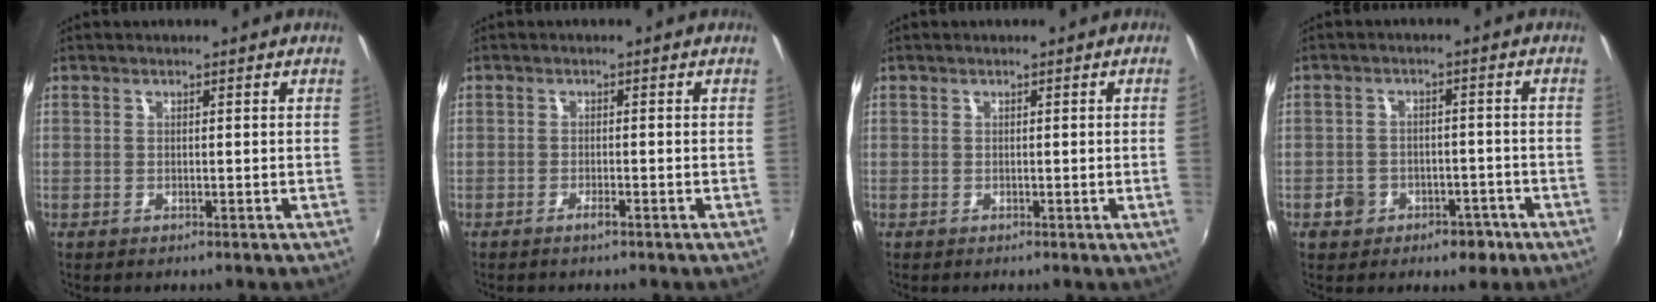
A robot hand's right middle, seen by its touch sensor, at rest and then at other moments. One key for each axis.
{"total": 1.2, "fx": -1.0, "fy": 0.1, "fz": 0.7, "tx": -0.017, "ty": 0.000, "tz": -0.020}
{"total": 1.5, "fx": 0.1, "fy": -0.9, "fz": 1.2, "tx": -0.008, "ty": -0.013, "tz": 0.002}
{"total": 5.9, "fx": -3.4, "fy": 4.4, "fz": 2.1, "tx": -0.049, "ty": 0.018, "tz": -0.038}